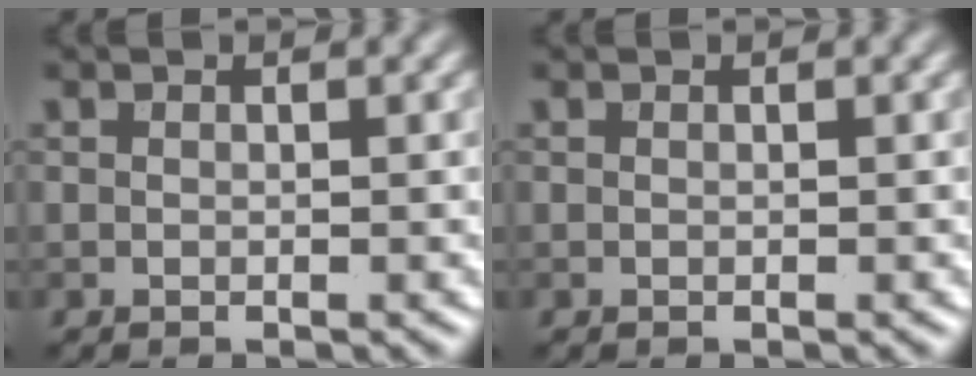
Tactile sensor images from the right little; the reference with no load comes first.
{"total": 0.0}